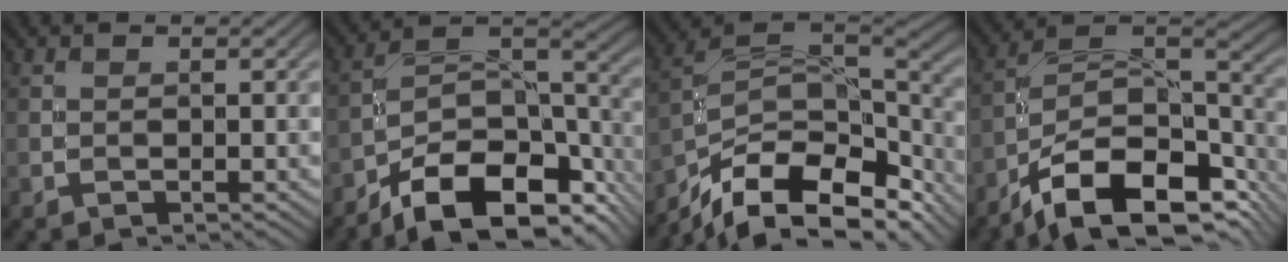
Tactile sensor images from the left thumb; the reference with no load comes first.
{"total": 15.8, "force": [-10.5, 6.8, 9.7], "torque": [-0.198, -0.028, -0.163]}
{"total": 15.8, "force": [-9.8, 7.7, 9.7], "torque": [-0.197, -0.023, -0.163]}
{"total": 14.9, "force": [-9.1, 6.4, 9.9], "torque": [-0.195, -0.020, -0.149]}